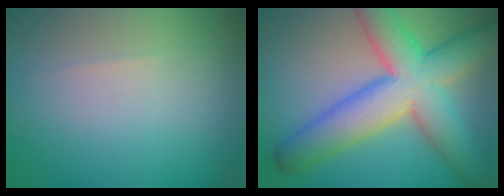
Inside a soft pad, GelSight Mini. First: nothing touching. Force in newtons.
{"total": 9.9, "press": 9.9, "slide": 0.4}